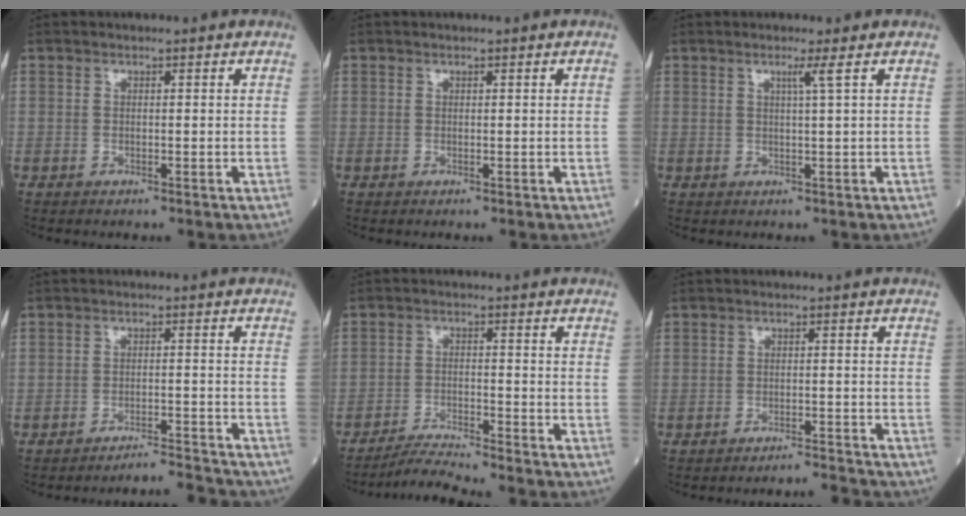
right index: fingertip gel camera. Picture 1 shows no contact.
{"total": 0.0}
{"total": 1.7, "force": [0.7, -0.7, 1.3], "torque": [-0.030, -0.006, 0.016]}
{"total": 5.1, "force": [-5.0, -0.8, -0.4], "torque": [0.013, 0.005, -0.079]}
{"total": 4.7, "force": [-4.4, -1.6, 0.6], "torque": [-0.021, -0.019, -0.084]}
{"total": 3.2, "force": [-3.1, -0.7, -0.3], "torque": [0.010, -0.005, -0.043]}